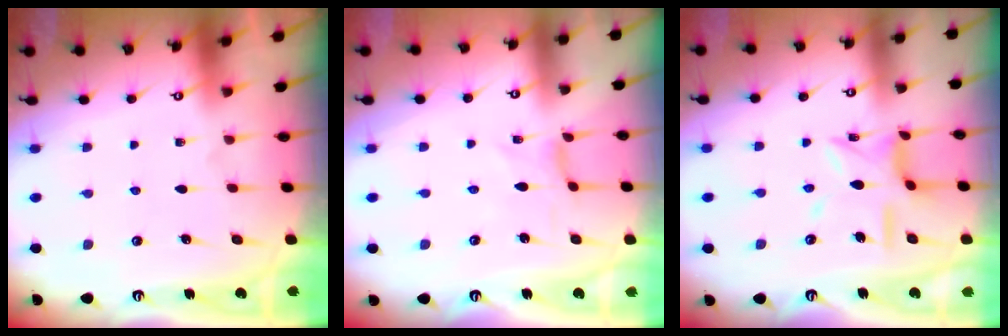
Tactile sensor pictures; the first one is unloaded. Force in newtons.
{"total": 0.0}
{"total": 10.7, "press": 10.7, "slide": 0.8}